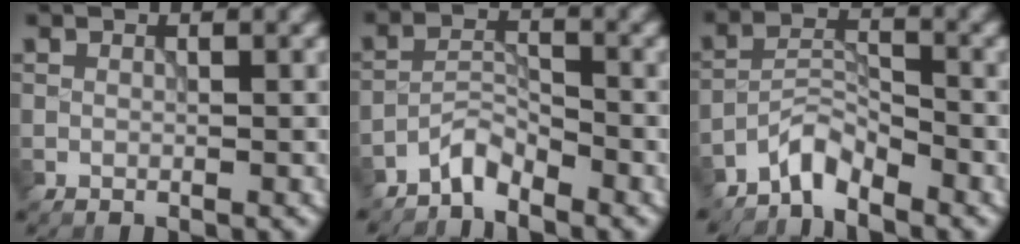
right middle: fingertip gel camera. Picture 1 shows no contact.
{"total": 2.5, "force": [-2.3, 0.6, 0.7], "torque": [-0.011, 0.011, -0.051]}
{"total": 3.0, "force": [-2.7, 0.8, 1.1], "torque": [-0.016, 0.012, -0.060]}